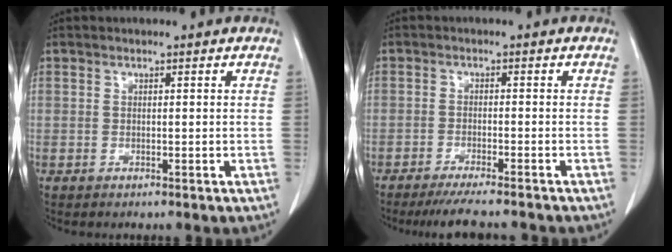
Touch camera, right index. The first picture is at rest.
{"total": 8.0, "force": [-7.2, 0.4, 3.6], "torque": [-0.047, -0.020, -0.109]}